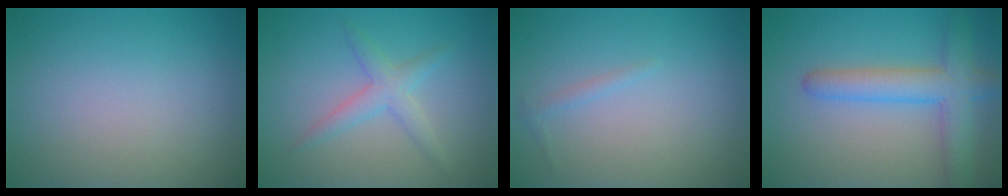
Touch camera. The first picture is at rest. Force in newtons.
{"total": 2.3, "press": 2.3, "slide": 0.1}
{"total": 0.6, "press": 0.6, "slide": 0.1}
{"total": 4.7, "press": 4.7, "slide": 0.3}